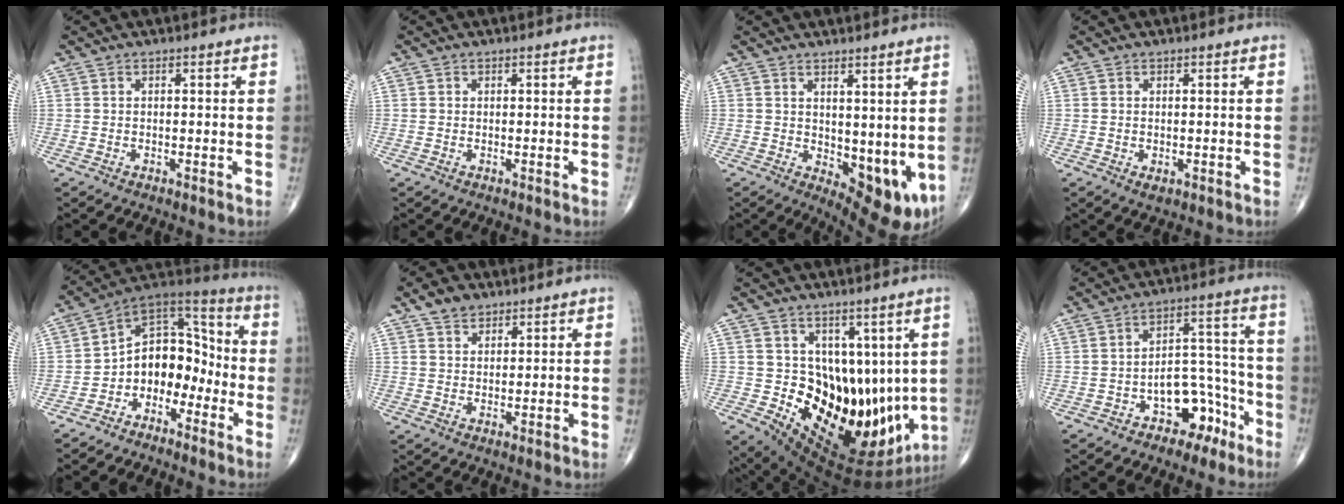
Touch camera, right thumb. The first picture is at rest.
{"total": 0.0}
{"total": 9.3, "force": [1.1, 4.4, 8.1], "torque": [-0.089, -0.028, 0.031]}
{"total": 1.5, "force": [-0.3, 0.9, 1.1], "torque": [-0.017, -0.003, -0.002]}
{"total": 12.1, "force": [-4.0, 9.0, 7.0], "torque": [-0.060, 0.085, -0.085]}
{"total": 4.9, "force": [3.4, 3.0, 2.0], "torque": [-0.017, -0.018, 0.061]}
{"total": 21.3, "force": [1.4, 13.6, 16.4], "torque": [-0.199, -0.048, 0.059]}
{"total": 10.3, "force": [-5.4, 6.3, 6.1], "torque": [-0.050, 0.064, -0.077]}